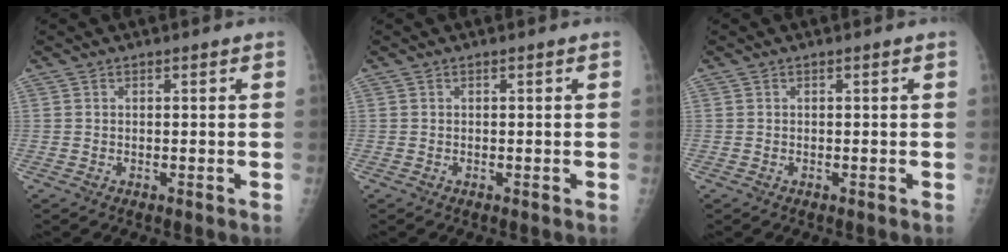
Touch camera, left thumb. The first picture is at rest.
{"total": 0.0}
{"total": 0.0}